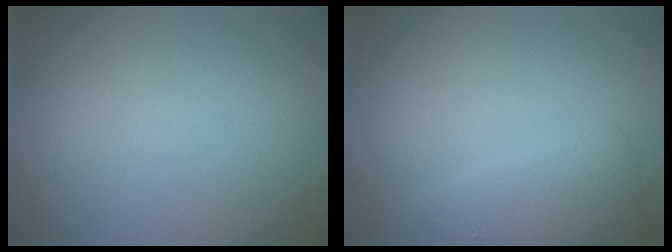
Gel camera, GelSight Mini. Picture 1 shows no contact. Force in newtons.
{"total": 2.9, "press": 2.9, "slide": 0.1}